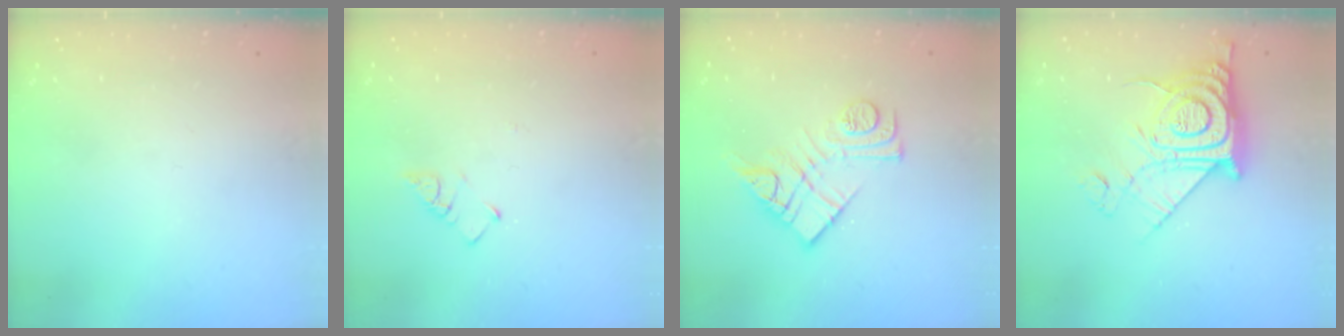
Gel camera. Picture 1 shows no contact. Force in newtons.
{"total": 3.0, "press": 3.0, "slide": 0.4}
{"total": 12.8, "press": 12.8, "slide": 0.8}
{"total": 14.9, "press": 14.8, "slide": 1.3}